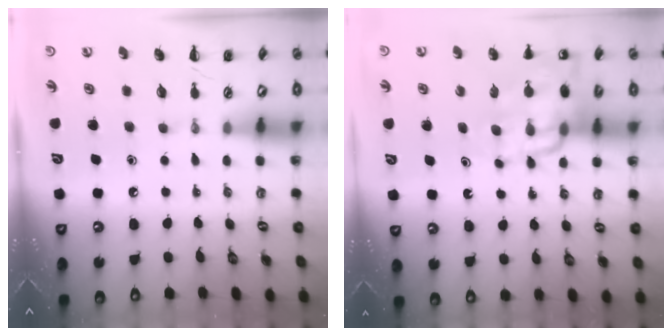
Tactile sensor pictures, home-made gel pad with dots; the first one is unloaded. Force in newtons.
{"total": 15.5, "press": 15.0, "slide": 3.8}